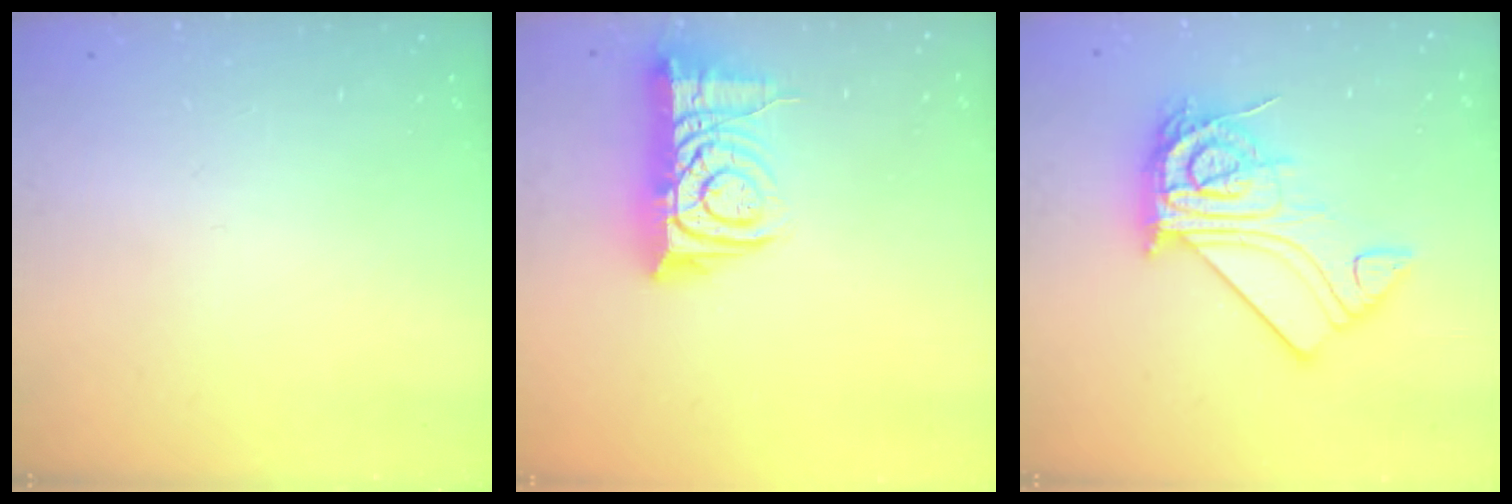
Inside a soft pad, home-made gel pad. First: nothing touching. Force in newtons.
{"total": 12.5, "press": 12.4, "slide": 1.3}
{"total": 21.6, "press": 21.6, "slide": 2.0}